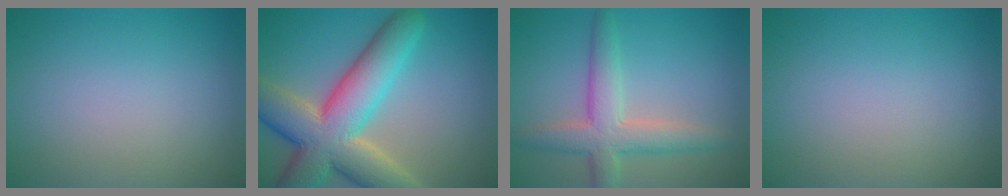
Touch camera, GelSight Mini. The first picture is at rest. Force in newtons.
{"total": 11.6, "press": 11.5, "slide": 0.7}
{"total": 4.9, "press": 4.9, "slide": 0.4}
{"total": 0.0}